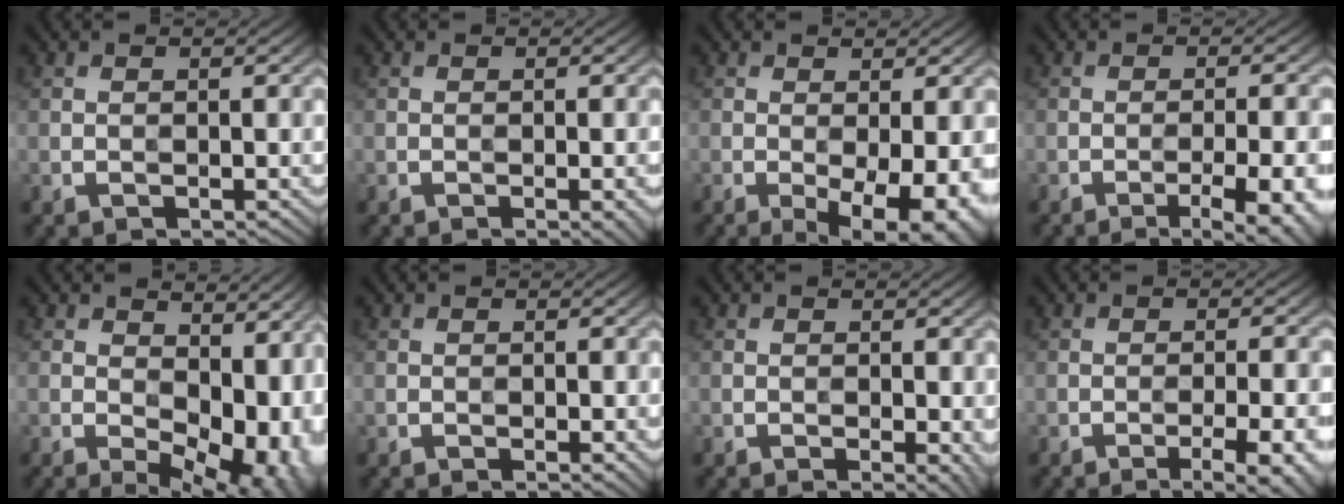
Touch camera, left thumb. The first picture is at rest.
{"total": 1.7, "force": [-0.7, 0.2, 1.5], "torque": [-0.020, 0.000, -0.009]}
{"total": 7.3, "force": [-2.2, 2.6, 6.4], "torque": [-0.102, -0.017, -0.024]}
{"total": 7.6, "force": [-4.0, 1.8, 6.2], "torque": [-0.090, 0.007, -0.048]}
{"total": 15.4, "force": [-0.5, 9.0, 12.5], "torque": [-0.144, -0.026, 0.027]}
{"total": 0.7, "force": [-0.1, 0.3, 0.7], "torque": [-0.011, -0.005, -0.001]}
{"total": 1.8, "force": [-0.2, 0.6, 1.6], "torque": [-0.022, -0.007, -0.002]}
{"total": 6.6, "force": [-3.6, 1.4, 5.4], "torque": [-0.078, 0.008, -0.044]}